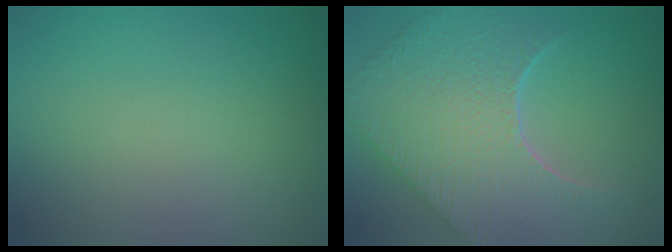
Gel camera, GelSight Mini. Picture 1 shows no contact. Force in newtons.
{"total": 9.8, "press": 7.2, "slide": 6.6}